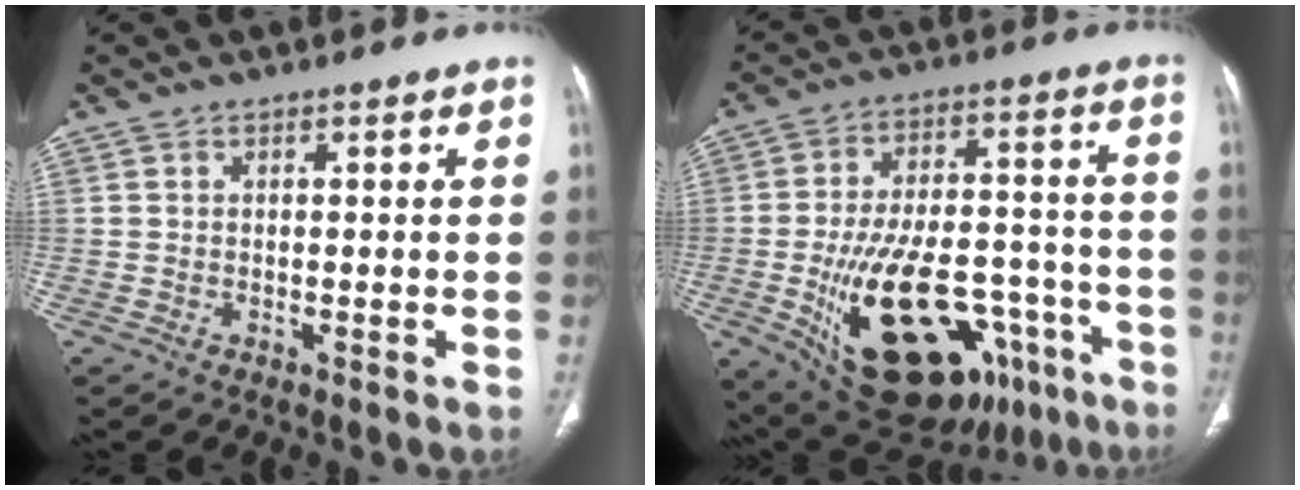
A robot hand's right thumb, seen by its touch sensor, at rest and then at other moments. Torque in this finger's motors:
{"motor_torque": [4.06, 0.95, 2.12, -0.65, 0.63]}